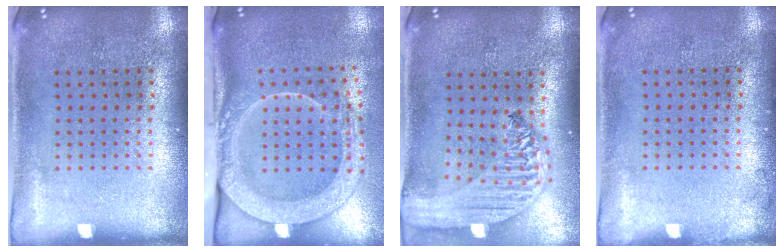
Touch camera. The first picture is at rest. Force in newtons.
{"total": 2.7, "press": 2.1, "slide": 1.7}
{"total": 3.1, "press": 2.5, "slide": 1.8}
{"total": 0.6, "press": 0.5, "slide": 0.1}